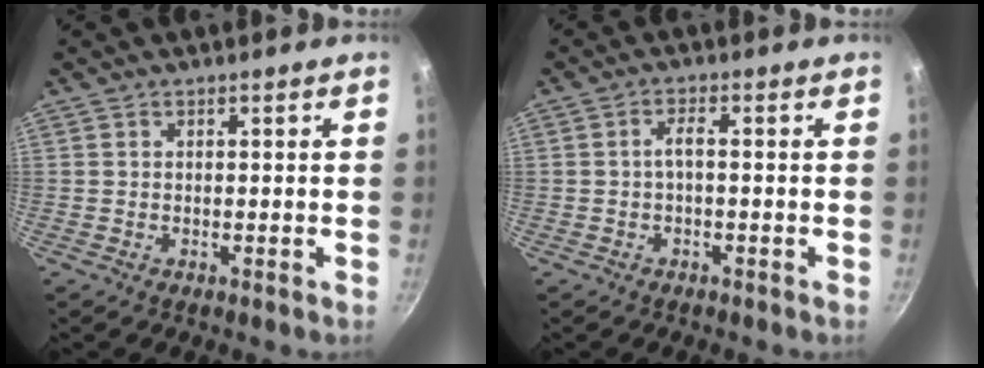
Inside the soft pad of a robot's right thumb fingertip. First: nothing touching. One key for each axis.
{"total": 2.1, "fx": -0.6, "fy": 0.5, "fz": 1.9, "tx": -0.046, "ty": 0.015, "tz": -0.012}